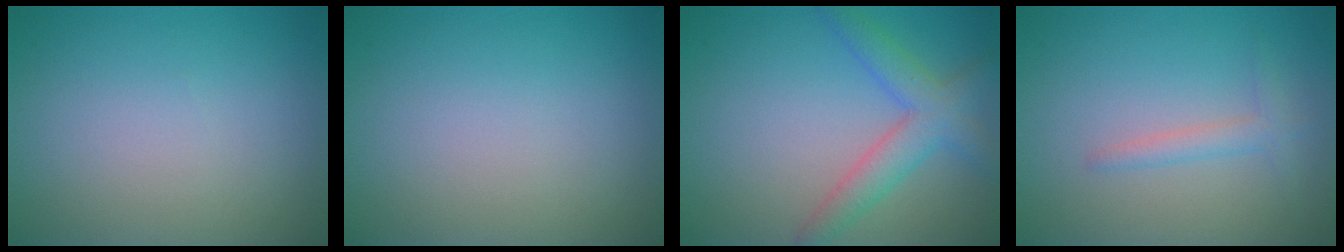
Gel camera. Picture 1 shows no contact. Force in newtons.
{"total": 0.0}
{"total": 4.1, "press": 4.1, "slide": 0.2}
{"total": 1.6, "press": 1.6, "slide": 0.1}